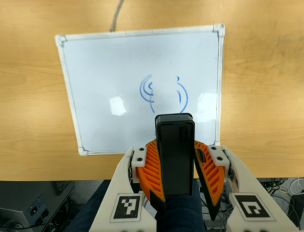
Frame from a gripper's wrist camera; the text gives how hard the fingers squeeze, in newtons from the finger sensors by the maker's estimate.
{"total": 8.9, "left": 9.5, "right": 8.3}